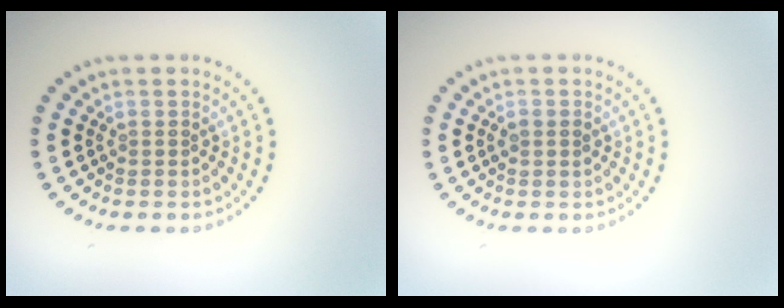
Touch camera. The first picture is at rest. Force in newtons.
{"total": 0.9, "press": 0.9, "slide": 0.1}